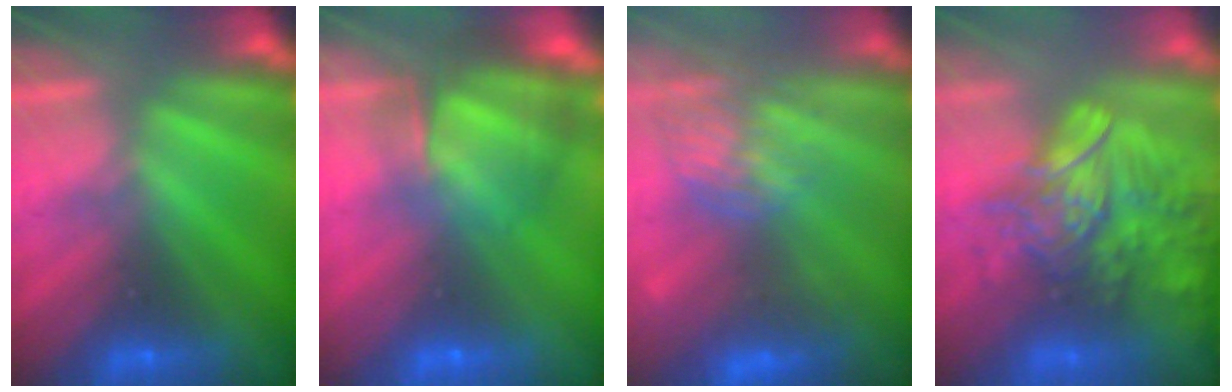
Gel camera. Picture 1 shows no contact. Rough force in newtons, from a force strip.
{"total": 6.9}
{"total": 4.4}
{"total": 5.8}